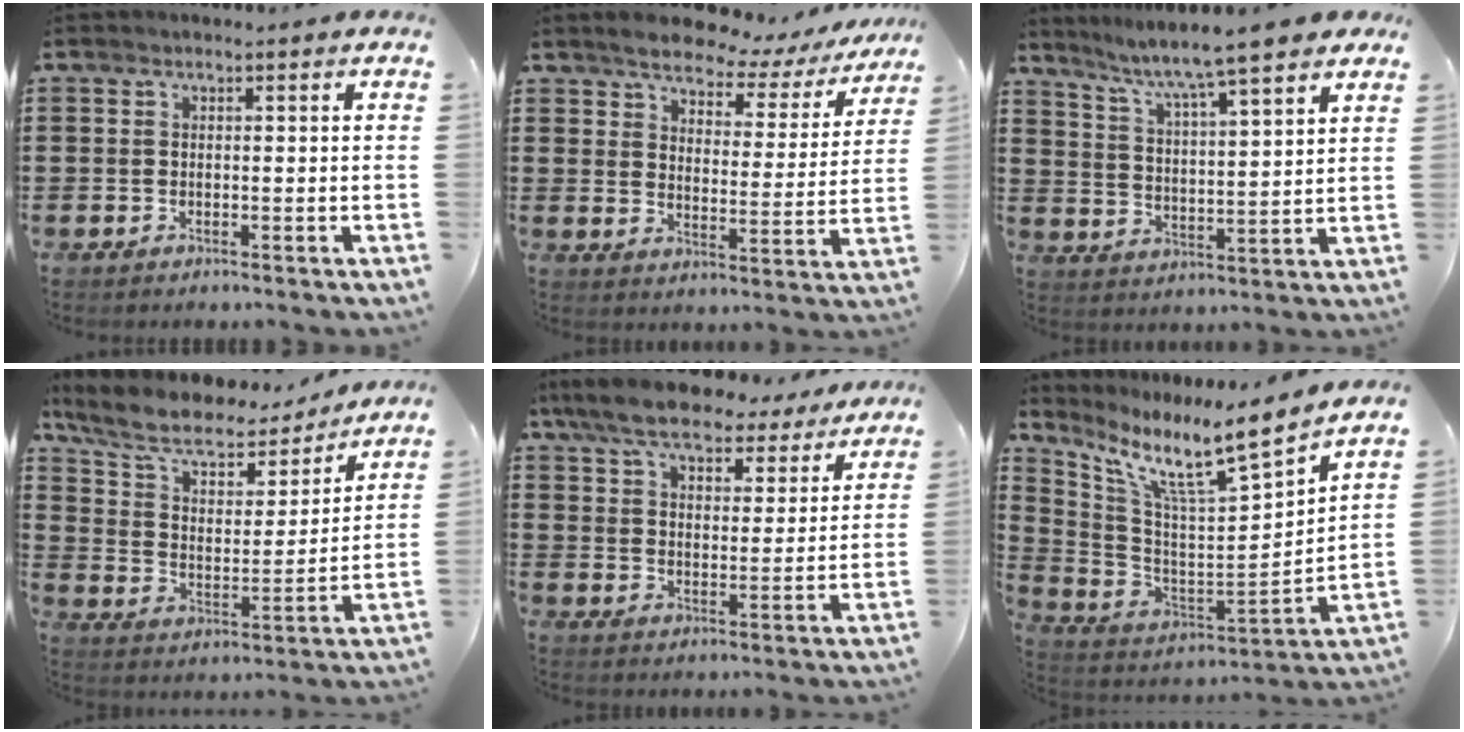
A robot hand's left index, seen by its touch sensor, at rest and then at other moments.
{"total": 4.9, "force": [4.8, 0.8, 0.7], "torque": [-0.036, -0.037, 0.076]}
{"total": 6.0, "force": [5.4, -0.3, 2.7], "torque": [-0.076, -0.037, 0.084]}
{"total": 8.7, "force": [6.7, 3.5, 4.4], "torque": [-0.113, -0.033, 0.114]}
{"total": 8.7, "force": [7.9, 1.8, 3.2], "torque": [-0.097, -0.033, 0.144]}
{"total": 10.3, "force": [7.6, 0.8, 6.9], "torque": [-0.157, -0.058, 0.116]}